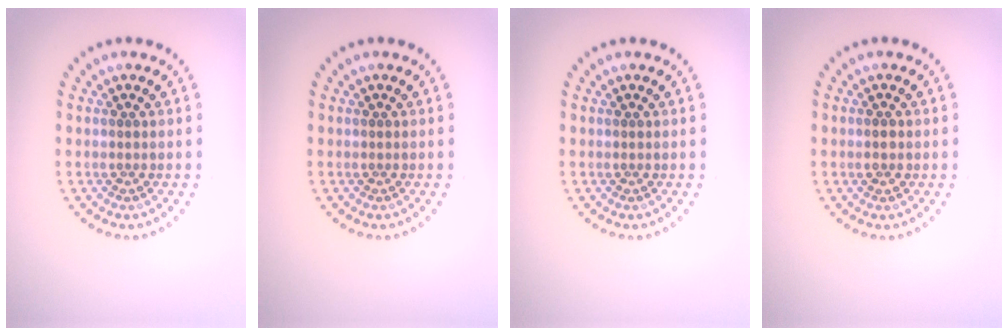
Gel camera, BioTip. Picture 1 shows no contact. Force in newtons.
{"total": 0.0}
{"total": 0.0}
{"total": 1.5, "press": 1.5, "slide": 0.2}